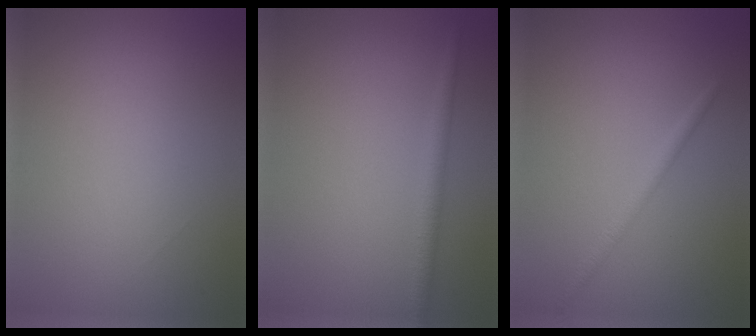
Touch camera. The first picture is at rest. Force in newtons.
{"total": 1.8, "press": 1.8, "slide": 0.1}
{"total": 1.4, "press": 1.4, "slide": 0.1}